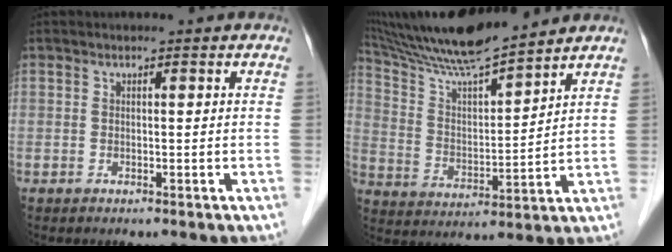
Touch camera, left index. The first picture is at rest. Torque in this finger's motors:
{"motor_torque": [0.64, -0.63, 0.42, 0.12]}